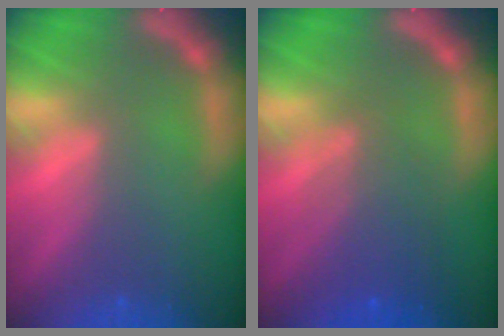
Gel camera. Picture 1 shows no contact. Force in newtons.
{"total": 5.1}